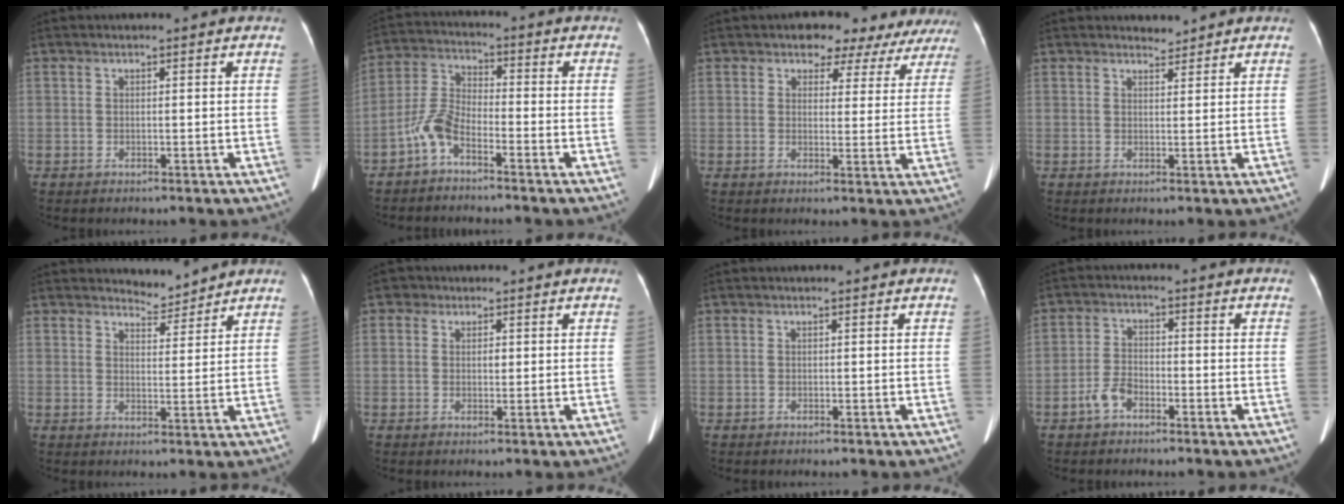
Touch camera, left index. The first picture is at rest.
{"total": 5.7, "force": [-3.9, 1.8, 3.7], "torque": [-0.096, 0.006, -0.085]}
{"total": 10.4, "force": [8.7, 5.2, 2.4], "torque": [0.007, 0.004, 0.075]}
{"total": 1.5, "force": [1.4, 0.3, -0.2], "torque": [-0.003, -0.002, 0.023]}
{"total": 3.2, "force": [3.2, 0.4, -0.4], "torque": [0.002, -0.005, 0.053]}
{"total": 2.4, "force": [0.7, 2.1, 1.1], "torque": [-0.017, 0.006, 0.008]}
{"total": 0.0}
{"total": 3.7, "force": [-2.6, 1.8, 2.0], "torque": [-0.050, 0.002, -0.048]}